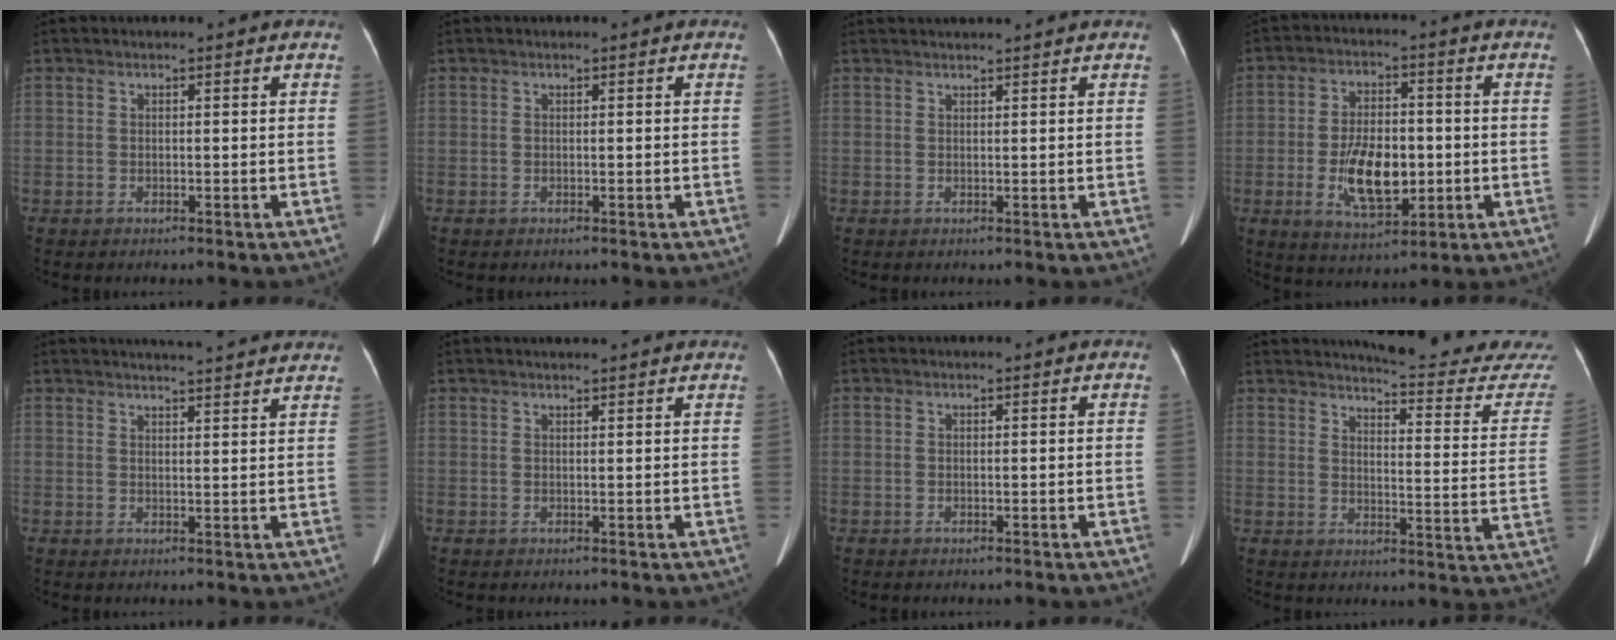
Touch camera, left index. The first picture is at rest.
{"total": 0.0}
{"total": 5.3, "force": [5.0, -0.5, 1.7], "torque": [-0.016, 0.030, 0.063]}
{"total": 10.0, "force": [-1.9, 4.7, 8.6], "torque": [-0.163, -0.002, -0.028]}
{"total": 11.6, "force": [10.7, 0.5, 4.4], "torque": [-0.056, 0.012, 0.121]}
{"total": 5.3, "force": [4.9, 0.3, 2.0], "torque": [-0.024, 0.023, 0.053]}
{"total": 0.0}
{"total": 19.0, "force": [18.5, -0.3, 4.0], "torque": [-0.054, -0.132, 0.202]}